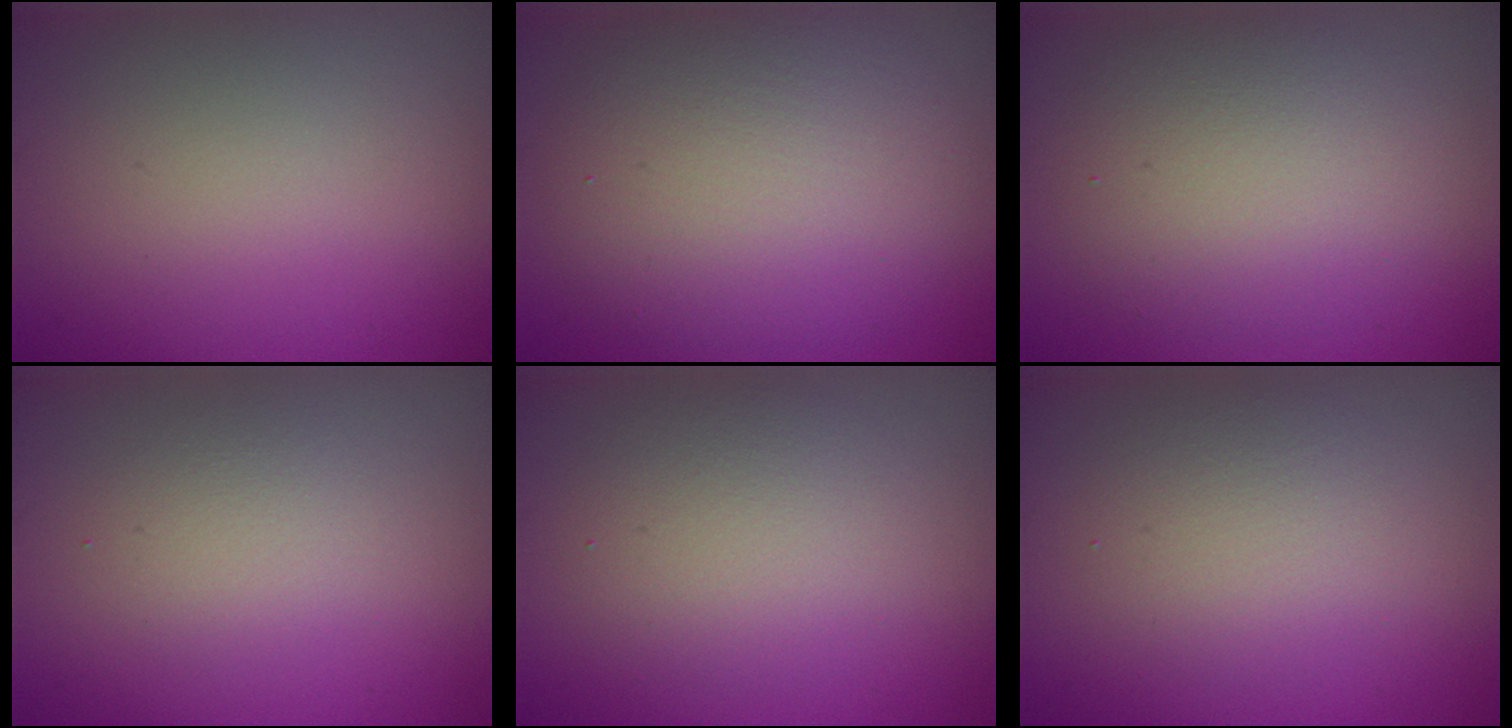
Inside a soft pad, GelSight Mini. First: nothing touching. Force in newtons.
{"total": 7.2, "press": 7.2, "slide": 0.1}
{"total": 5.2, "press": 5.2, "slide": 0.4}
{"total": 2.3, "press": 2.3, "slide": 0.1}
{"total": 3.7, "press": 3.7, "slide": 0.3}
{"total": 3.2, "press": 3.2, "slide": 0.2}